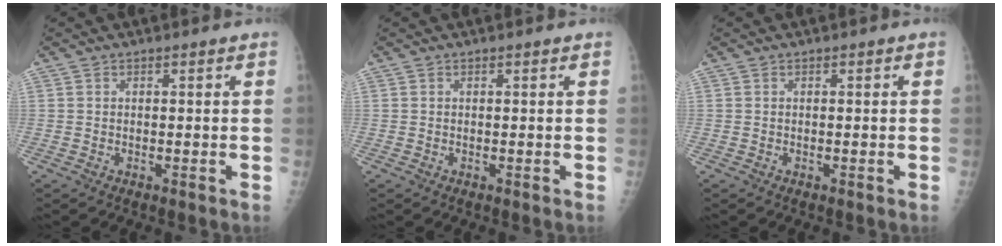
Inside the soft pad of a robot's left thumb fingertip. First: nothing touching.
{"total": 0.0}
{"total": 0.0}